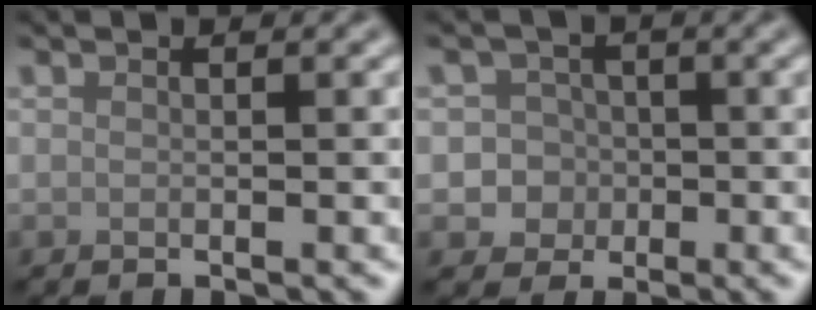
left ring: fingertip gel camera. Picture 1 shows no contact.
{"total": 4.0, "force": [-0.9, 3.8, 0.8], "torque": [0.021, 0.011, -0.034]}